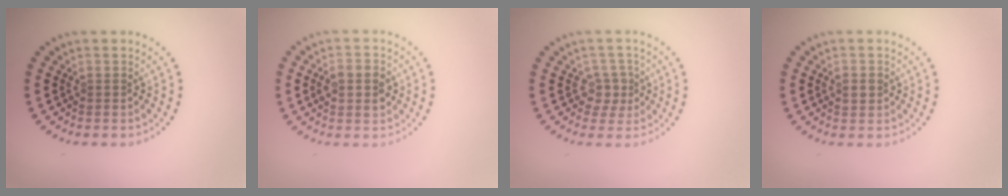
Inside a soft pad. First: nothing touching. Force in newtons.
{"total": 2.9, "press": 2.9, "slide": 0.1}
{"total": 1.8, "press": 1.5, "slide": 1.1}
{"total": 1.2, "press": 1.2, "slide": 0.2}